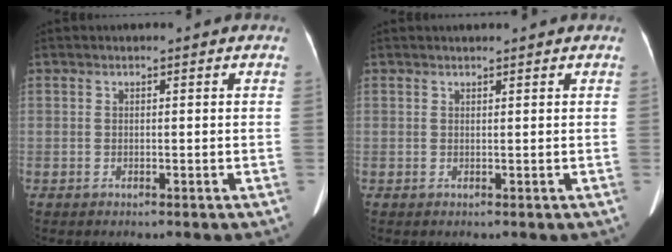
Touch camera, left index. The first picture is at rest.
{"total": 1.8, "force": [1.6, 0.1, 0.7], "torque": [-0.009, 0.018, 0.024]}